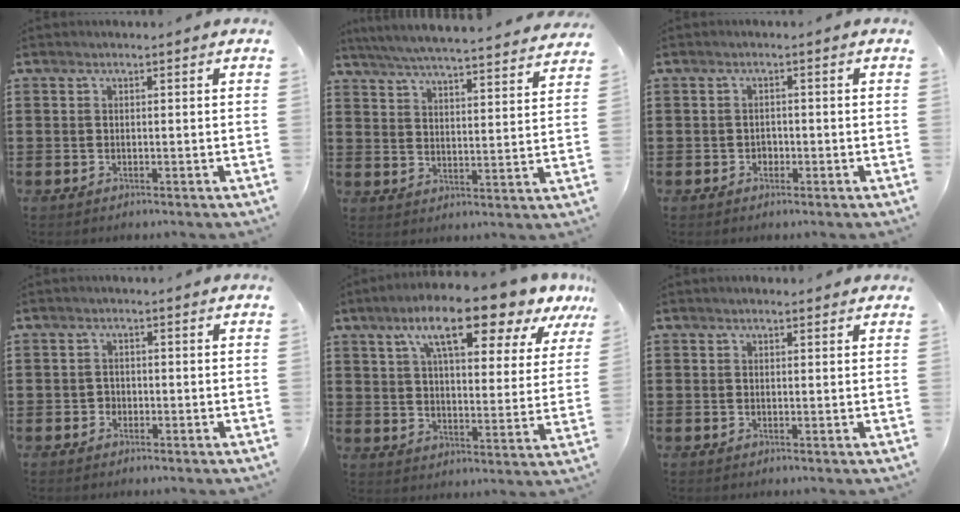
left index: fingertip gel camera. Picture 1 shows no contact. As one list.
[{"total": 5.5, "force": [5.3, -0.6, 1.6], "torque": [-0.054, -0.040, 0.088]}, {"total": 1.0, "force": [-0.4, 0.9, 0.1], "torque": [-0.007, 0.003, -0.012]}, {"total": 1.1, "force": [-0.5, 1.0, 0.0], "torque": [-0.005, 0.003, -0.013]}, {"total": 13.7, "force": [9.4, 2.9, 9.6], "torque": [-0.172, -0.032, 0.153]}, {"total": 1.0, "force": [0.8, 0.3, 0.5], "torque": [-0.012, 0.003, 0.013]}]